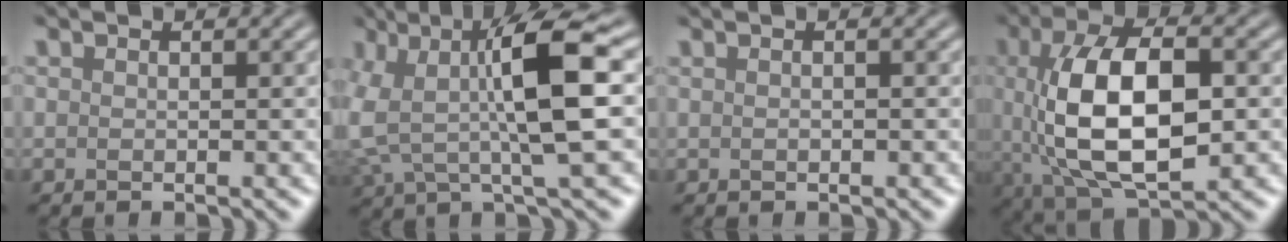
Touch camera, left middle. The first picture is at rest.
{"total": 9.5, "force": [1.1, 2.7, 9.0], "torque": [-0.174, 0.004, 0.021]}
{"total": 1.6, "force": [0.6, 0.9, 1.2], "torque": [-0.015, 0.010, -0.007]}
{"total": 11.5, "force": [-0.2, 5.7, 10.0], "torque": [-0.185, -0.004, 0.002]}